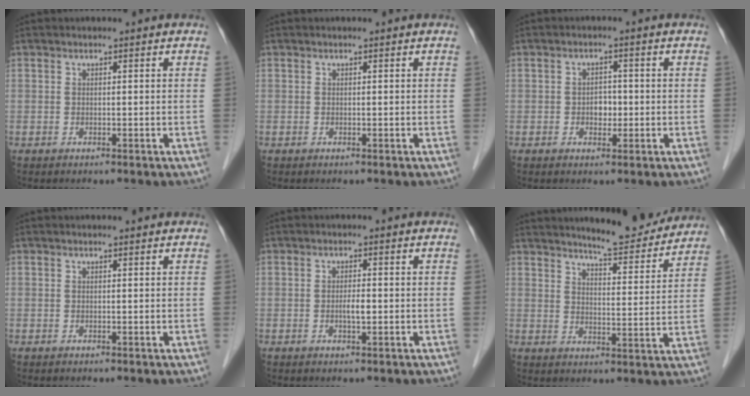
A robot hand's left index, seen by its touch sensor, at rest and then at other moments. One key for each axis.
{"total": 0.0}
{"total": 2.4, "fx": -0.8, "fy": 1.6, "fz": 1.5, "tx": -0.020, "ty": 0.001, "tz": -0.012}
{"total": 0.0}
{"total": 1.8, "fx": -0.7, "fy": 0.3, "fz": 1.6, "tx": -0.029, "ty": -0.004, "tz": -0.012}
{"total": 10.8, "fx": 10.2, "fy": 1.0, "fz": 3.3, "tx": -0.044, "ty": -0.019, "tz": 0.133}